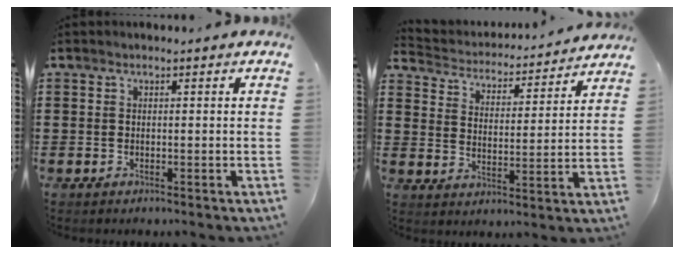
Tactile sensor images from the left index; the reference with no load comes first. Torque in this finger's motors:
{"motor_torque": [0.10, 0.14, -0.23, -0.07]}